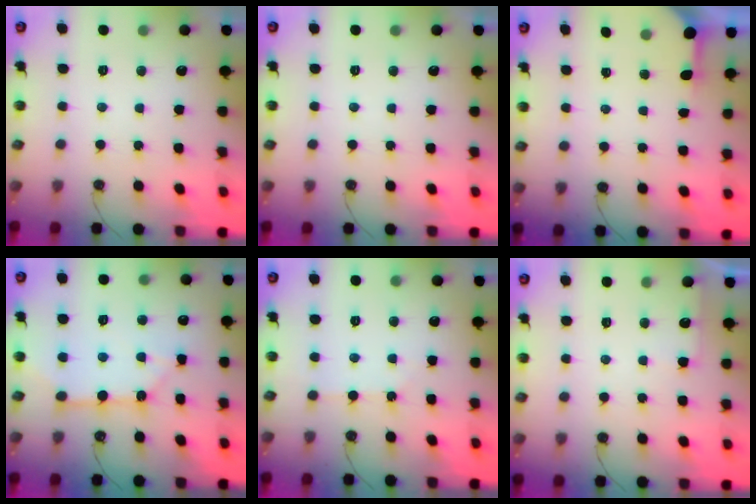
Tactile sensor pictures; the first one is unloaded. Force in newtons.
{"total": 0.0}
{"total": 2.7, "press": 2.6, "slide": 0.3}
{"total": 10.8, "press": 10.8, "slide": 0.6}
{"total": 4.2, "press": 4.2, "slide": 0.6}
{"total": 3.9, "press": 3.9, "slide": 0.5}